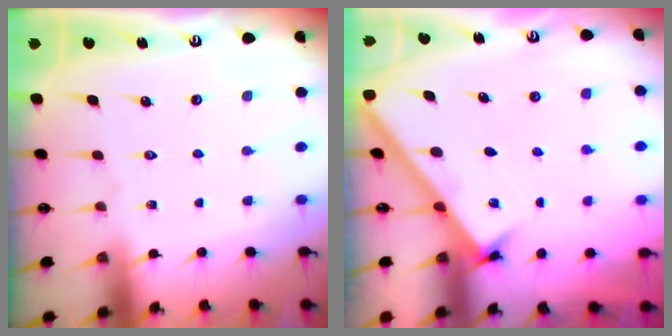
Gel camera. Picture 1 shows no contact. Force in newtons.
{"total": 2.8, "press": 2.8, "slide": 0.4}